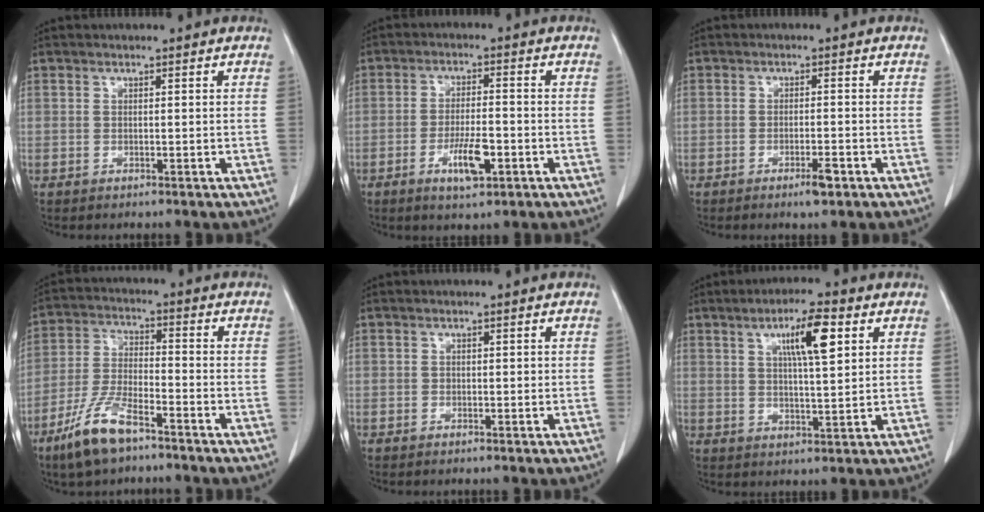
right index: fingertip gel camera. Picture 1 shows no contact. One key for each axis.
{"total": 6.2, "fx": -2.6, "fy": 1.6, "fz": 5.4, "tx": -0.099, "ty": -0.004, "tz": -0.042}
{"total": 2.9, "fx": -1.7, "fy": 0.5, "fz": 2.3, "tx": -0.033, "ty": -0.001, "tz": -0.025}
{"total": 9.5, "fx": -6.5, "fy": 2.5, "fz": 6.5, "tx": -0.141, "ty": -0.013, "tz": -0.125}
{"total": 0.6, "fx": 0.0, "fy": 0.5, "fz": 0.4, "tx": -0.003, "ty": 0.003, "tz": -0.001}
{"total": 8.1, "fx": 3.4, "fy": 1.1, "fz": 7.3, "tx": -0.127, "ty": 0.005, "tz": 0.056}